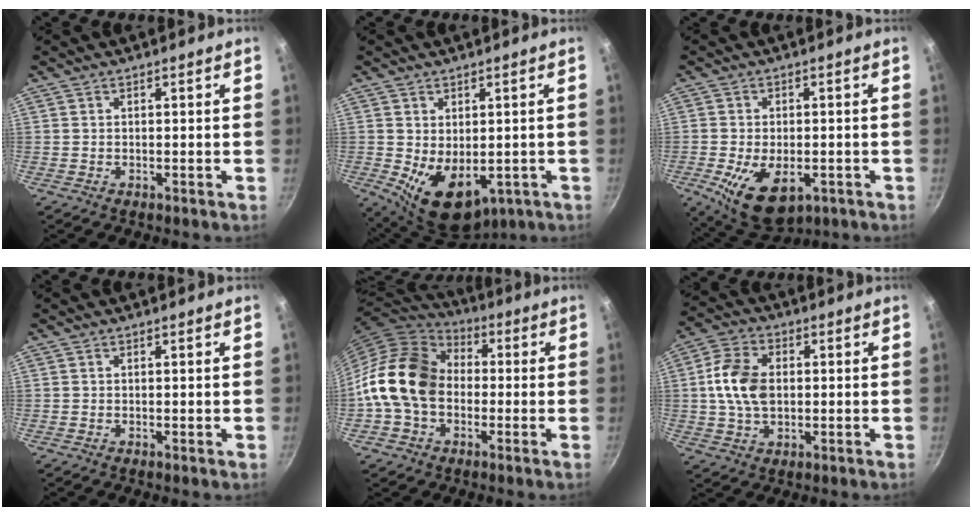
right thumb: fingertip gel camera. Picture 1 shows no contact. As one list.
[{"total": 10.4, "force": [-1.5, 6.7, 7.8], "torque": [-0.102, -0.016, 0.000]}, {"total": 11.6, "force": [-3.7, 6.6, 8.8], "torque": [-0.138, -0.003, -0.047]}, {"total": 0.0}, {"total": 17.0, "force": [-0.9, 12.8, 11.0], "torque": [-0.174, 0.039, -0.031]}, {"total": 10.4, "force": [0.6, 7.1, 7.6], "torque": [-0.135, 0.011, 0.006]}]